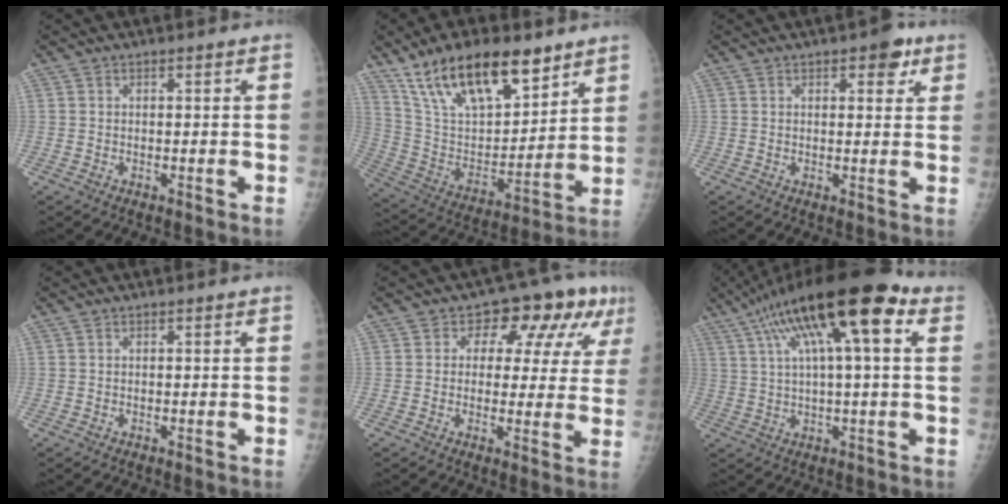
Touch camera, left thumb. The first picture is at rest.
{"total": 21.8, "force": [14.4, 9.2, 13.6], "torque": [-0.201, -0.047, 0.269]}
{"total": 4.4, "force": [2.4, 2.2, 3.1], "torque": [-0.016, -0.005, 0.023]}
{"total": 0.0}
{"total": 11.4, "force": [4.5, 6.7, 8.1], "torque": [-0.051, 0.011, 0.052]}
{"total": 19.6, "force": [7.8, 5.2, 17.2], "torque": [-0.297, 0.025, 0.124]}